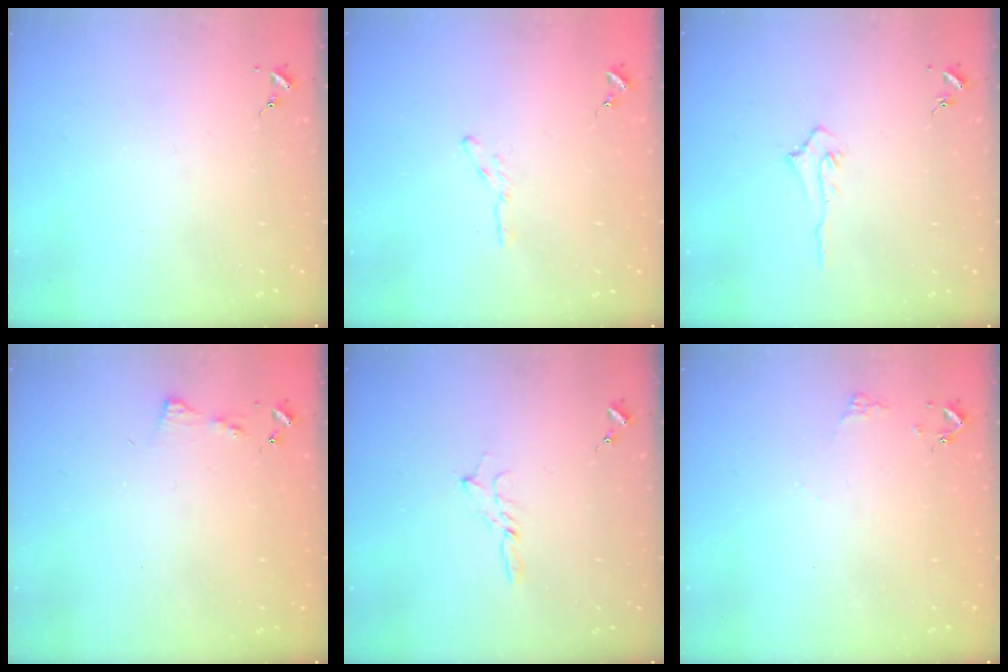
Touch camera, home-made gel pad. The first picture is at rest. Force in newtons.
{"total": 3.2, "press": 3.2, "slide": 0.3}
{"total": 3.9, "press": 3.9, "slide": 0.7}
{"total": 4.3, "press": 4.2, "slide": 0.5}
{"total": 2.9, "press": 2.9, "slide": 0.2}
{"total": 4.4, "press": 4.4, "slide": 0.5}